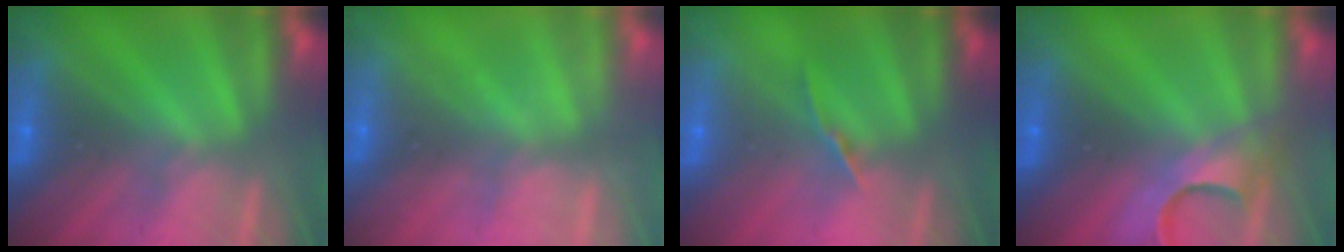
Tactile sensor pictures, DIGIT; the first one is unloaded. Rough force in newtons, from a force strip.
{"total": 2.2}
{"total": 1.8}
{"total": 4.6}